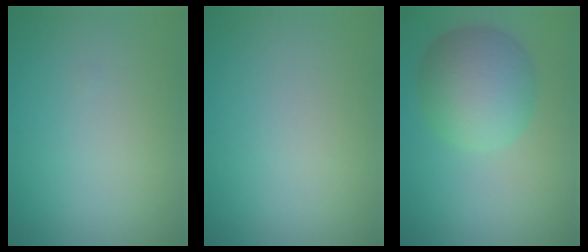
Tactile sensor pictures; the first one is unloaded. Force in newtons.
{"total": 0.0}
{"total": 6.9, "press": 6.9, "slide": 0.3}